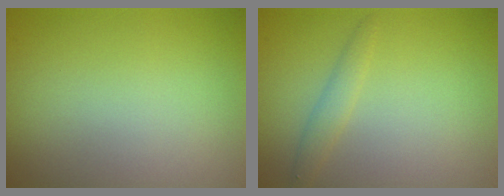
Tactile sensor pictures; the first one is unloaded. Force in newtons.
{"total": 1.4, "press": 1.4, "slide": 0.0}